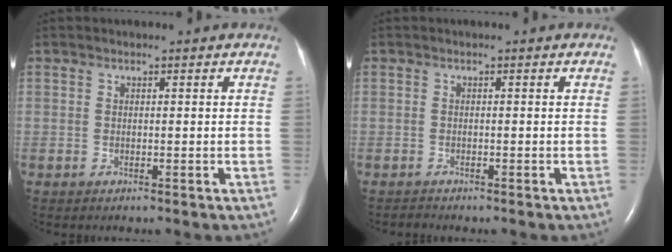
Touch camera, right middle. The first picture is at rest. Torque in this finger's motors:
{"motor_torque": [0.12, -0.10, 0.05, 0.00]}